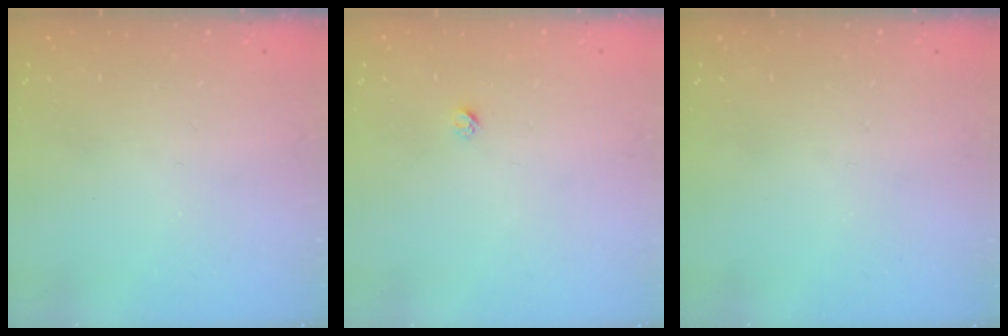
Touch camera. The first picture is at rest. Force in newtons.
{"total": 1.9, "press": 1.9, "slide": 0.1}
{"total": 0.0}